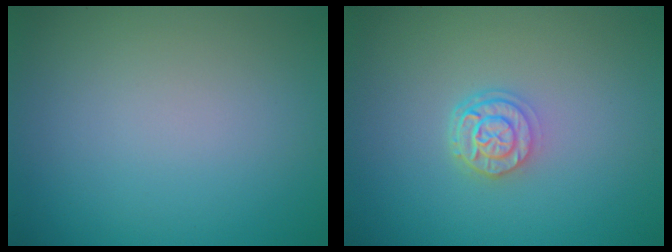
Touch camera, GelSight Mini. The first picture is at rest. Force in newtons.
{"total": 2.5, "press": 2.0, "slide": 1.5}